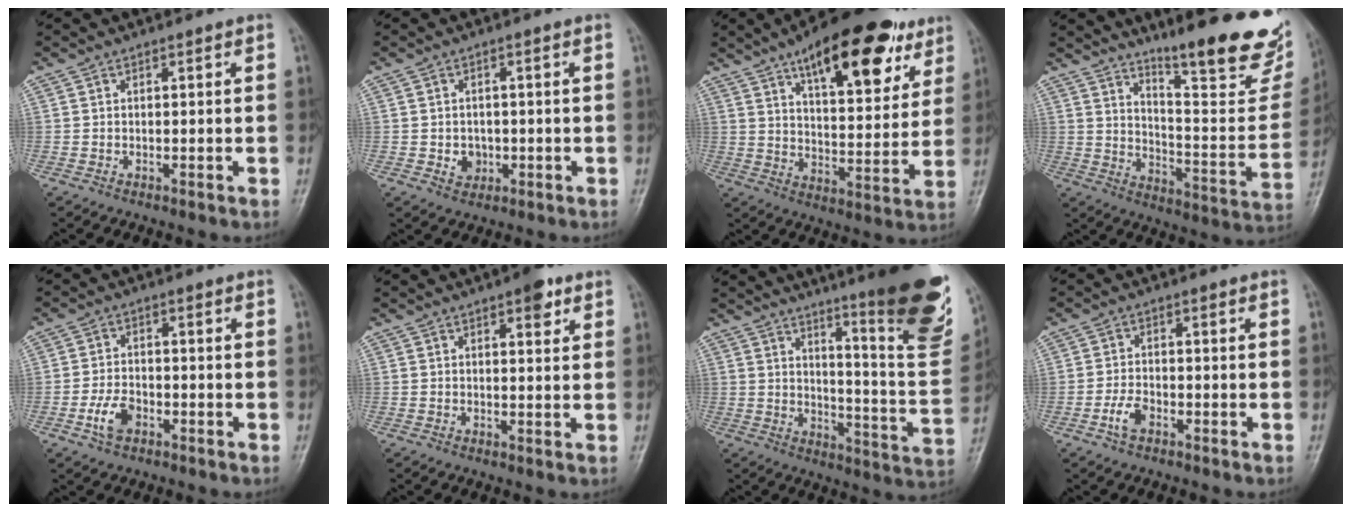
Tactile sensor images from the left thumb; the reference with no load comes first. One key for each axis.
{"total": 3.0, "fx": -0.6, "fy": 2.6, "fz": 1.4, "tx": -0.006, "ty": 0.004, "tz": -0.002}
{"total": 21.9, "fx": 12.6, "fy": 8.6, "fz": 15.6, "tx": -0.191, "ty": -0.038, "tz": 0.193}
{"total": 24.5, "fx": 18.0, "fy": 4.9, "fz": 15.9, "tx": -0.189, "ty": -0.114, "tz": 0.251}
{"total": 4.7, "fx": -2.2, "fy": 2.8, "fz": 3.1, "tx": -0.057, "ty": 0.013, "tz": -0.042}
{"total": 4.1, "fx": 2.3, "fy": 1.5, "fz": 2.9, "tx": -0.029, "ty": -0.008, "tz": 0.029}
{"total": 24.0, "fx": 15.4, "fy": 3.3, "fz": 18.1, "tx": -0.218, "ty": -0.096, "tz": 0.207}
{"total": 3.3, "fx": -1.8, "fy": 1.7, "fz": 2.3, "tx": -0.046, "ty": 0.013, "tz": -0.035}